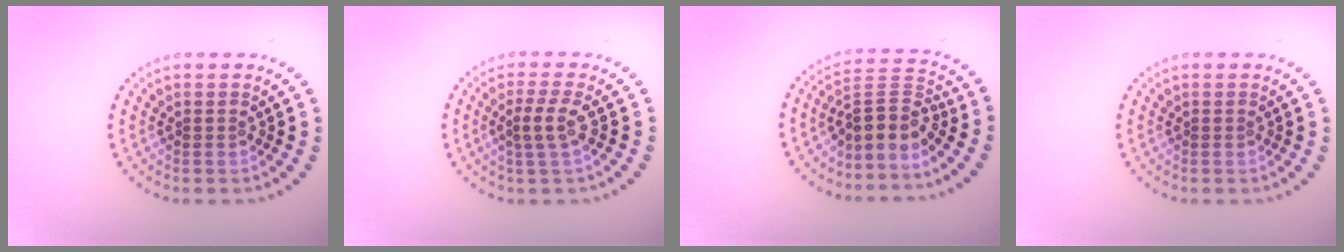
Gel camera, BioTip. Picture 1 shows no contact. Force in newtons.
{"total": 2.2, "press": 2.0, "slide": 1.1}
{"total": 3.3, "press": 2.6, "slide": 2.1}
{"total": 0.0}